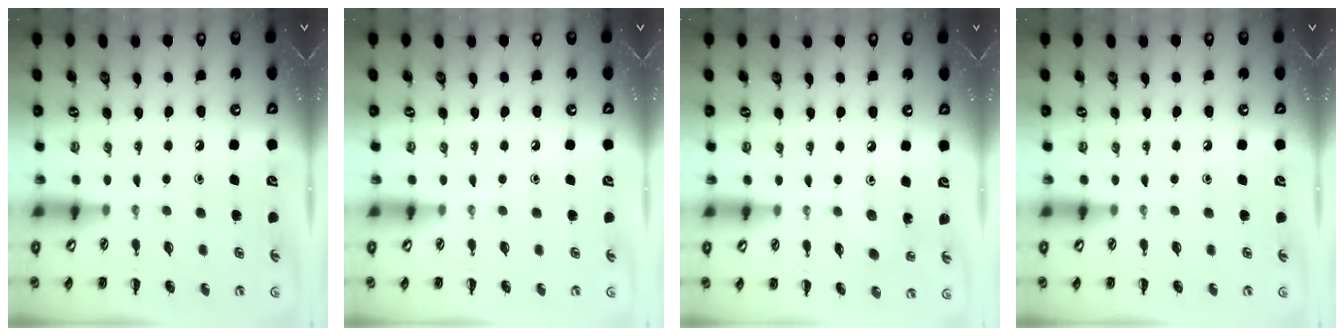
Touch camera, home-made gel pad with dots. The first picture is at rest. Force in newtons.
{"total": 0.0}
{"total": 2.8, "press": 2.7, "slide": 0.9}
{"total": 0.0}